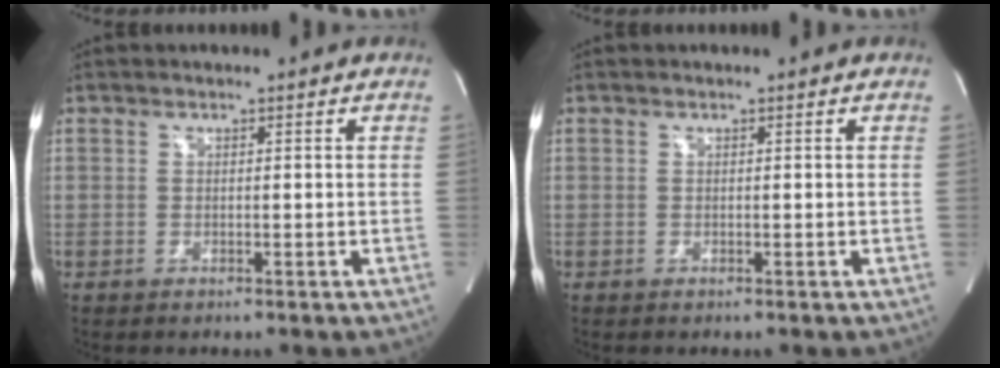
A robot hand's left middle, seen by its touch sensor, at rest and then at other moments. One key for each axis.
{"total": 0.0}